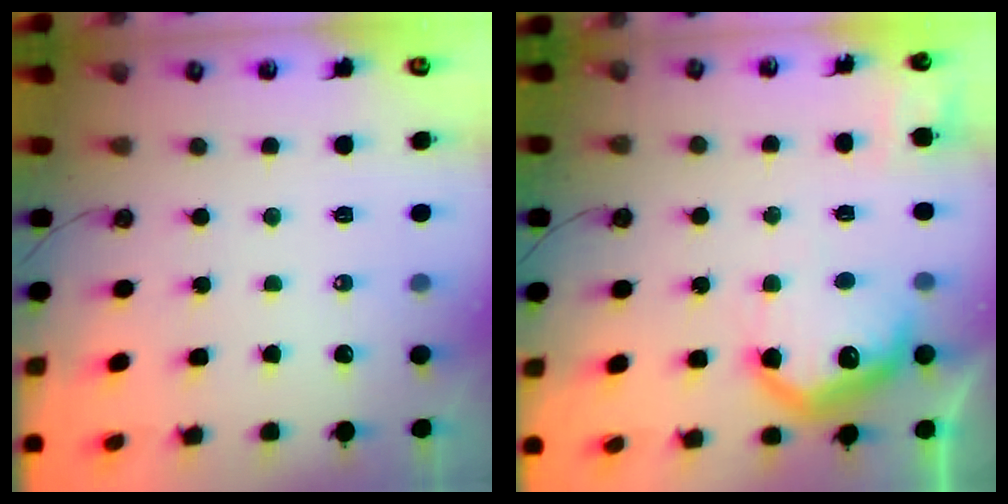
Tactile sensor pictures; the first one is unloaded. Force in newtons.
{"total": 15.5, "press": 15.5, "slide": 0.9}